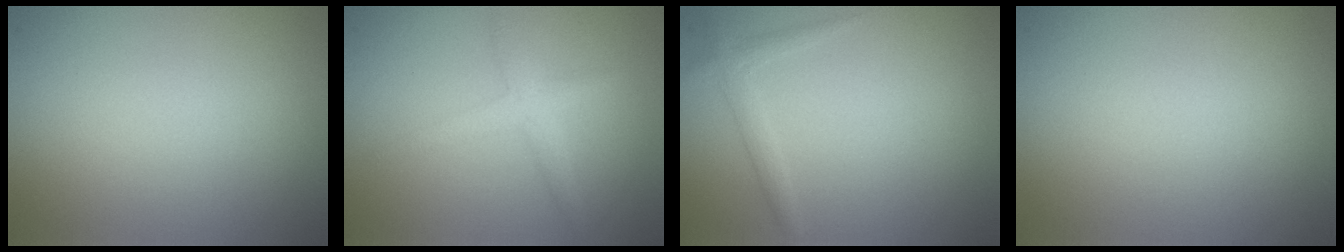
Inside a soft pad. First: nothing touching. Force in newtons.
{"total": 2.0, "press": 2.0, "slide": 0.1}
{"total": 1.4, "press": 1.4, "slide": 0.0}
{"total": 0.0}